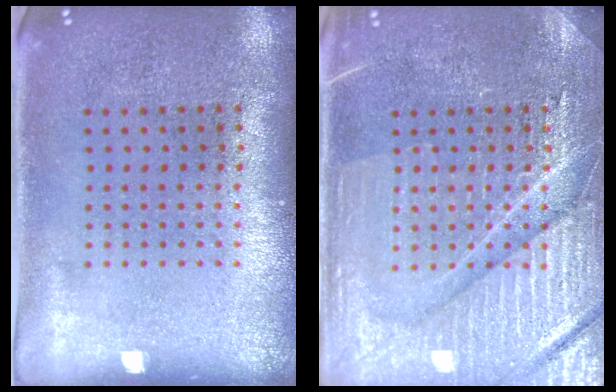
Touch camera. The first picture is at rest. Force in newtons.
{"total": 4.3, "press": 4.2, "slide": 0.5}